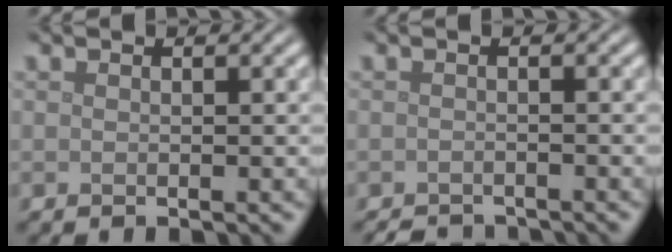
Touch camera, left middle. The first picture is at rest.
{"total": 2.4, "force": [-2.3, 0.3, 0.4], "torque": [-0.003, -0.007, -0.037]}